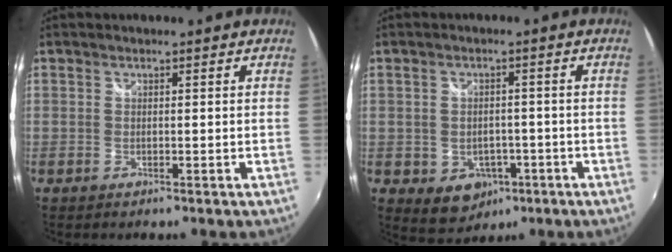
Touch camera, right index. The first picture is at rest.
{"total": 7.6, "force": [-3.1, 6.1, 3.3], "torque": [-0.080, -0.006, -0.027]}